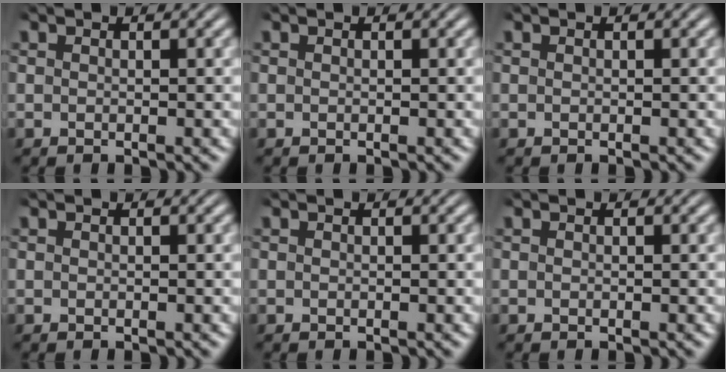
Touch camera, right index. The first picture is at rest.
{"total": 0.0}
{"total": 0.0}
{"total": 0.0}
{"total": 0.0}
{"total": 0.0}